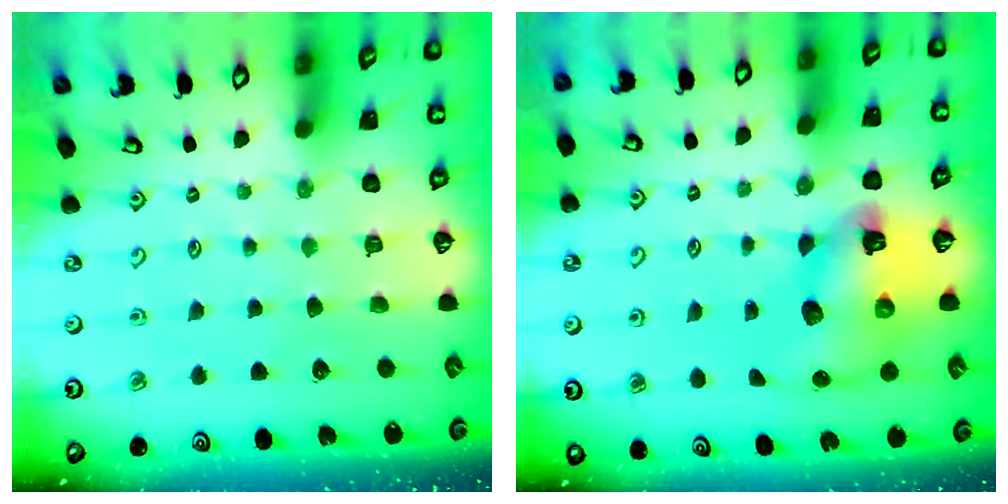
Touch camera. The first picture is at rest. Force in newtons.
{"total": 11.8, "press": 11.7, "slide": 1.8}